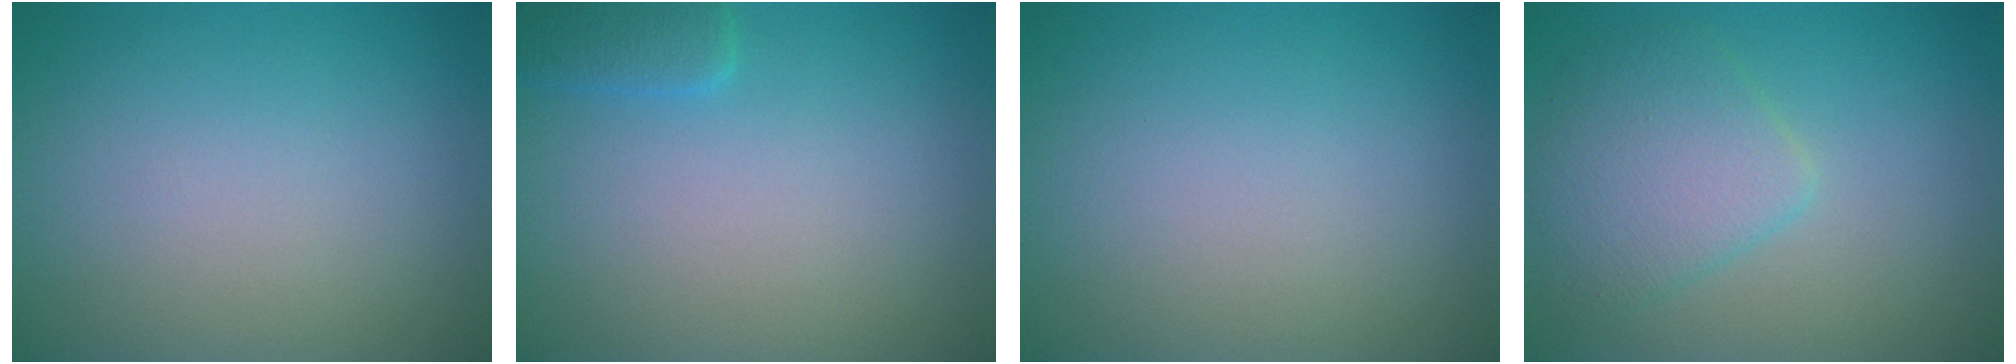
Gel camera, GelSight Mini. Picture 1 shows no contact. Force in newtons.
{"total": 1.6, "press": 1.6, "slide": 0.1}
{"total": 0.0}
{"total": 4.0, "press": 4.0, "slide": 0.0}